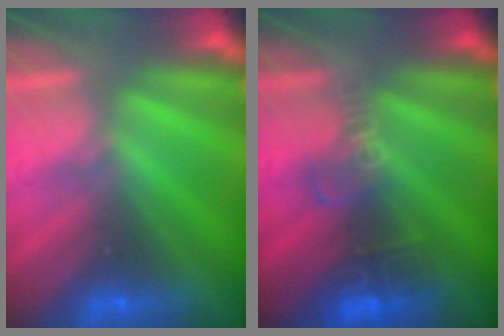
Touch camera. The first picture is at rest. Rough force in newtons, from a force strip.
{"total": 2.7}